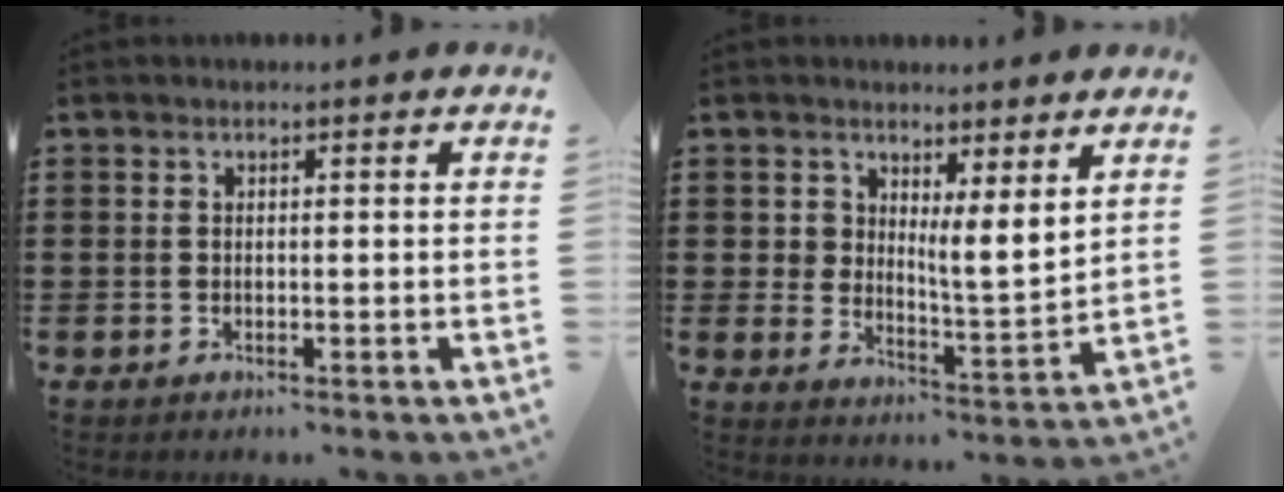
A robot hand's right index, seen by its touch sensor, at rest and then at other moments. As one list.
[{"total": 5.0, "force": [4.2, 2.1, 1.7], "torque": [-0.036, -0.022, 0.075]}]